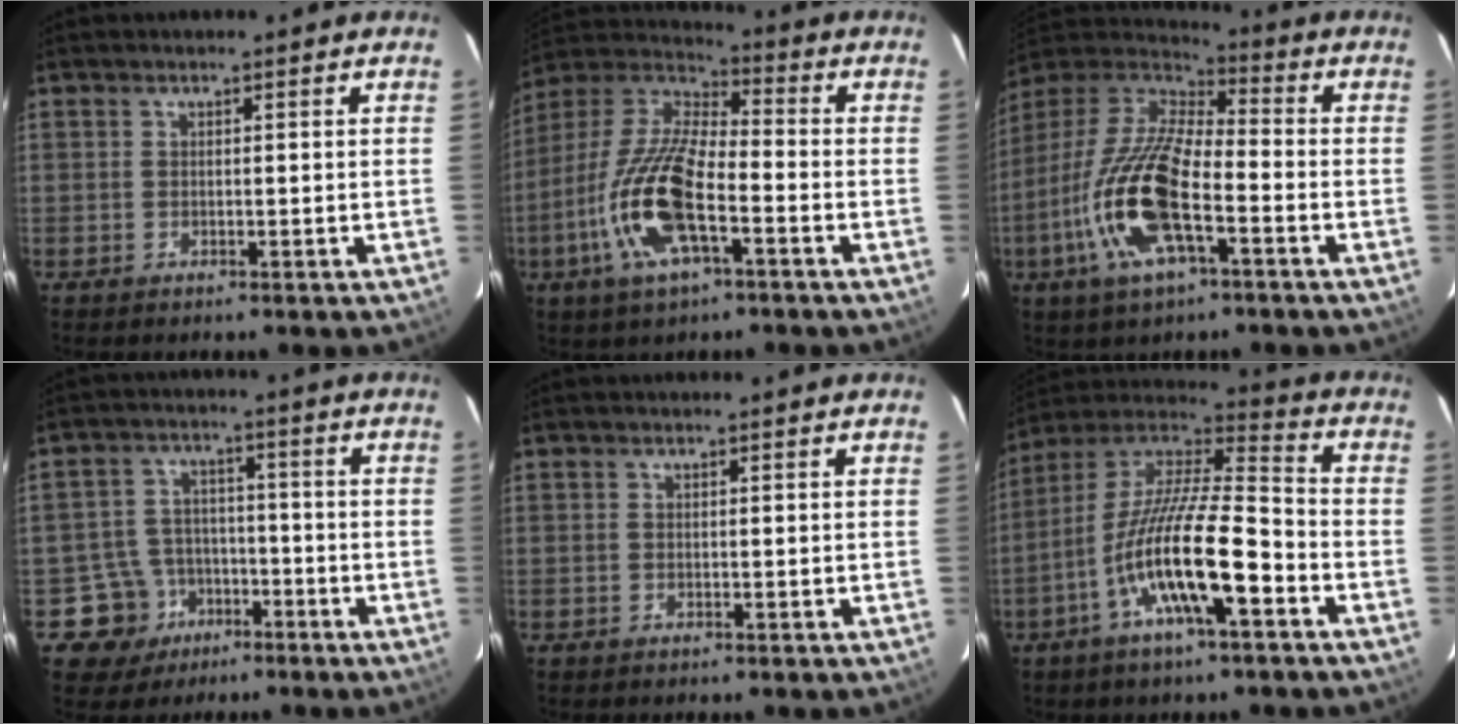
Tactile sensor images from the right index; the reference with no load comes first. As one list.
[{"total": 17.0, "force": [-6.2, 5.8, 14.7], "torque": [-0.311, -0.009, -0.128]}, {"total": 19.2, "force": [-7.2, 6.5, 16.6], "torque": [-0.345, -0.022, -0.147]}, {"total": 8.3, "force": [-4.5, 7.0, 0.1], "torque": [-0.024, 0.032, -0.065]}, {"total": 0.0}, {"total": 18.0, "force": [-7.7, 3.7, 15.9], "torque": [-0.292, -0.019, -0.149]}]